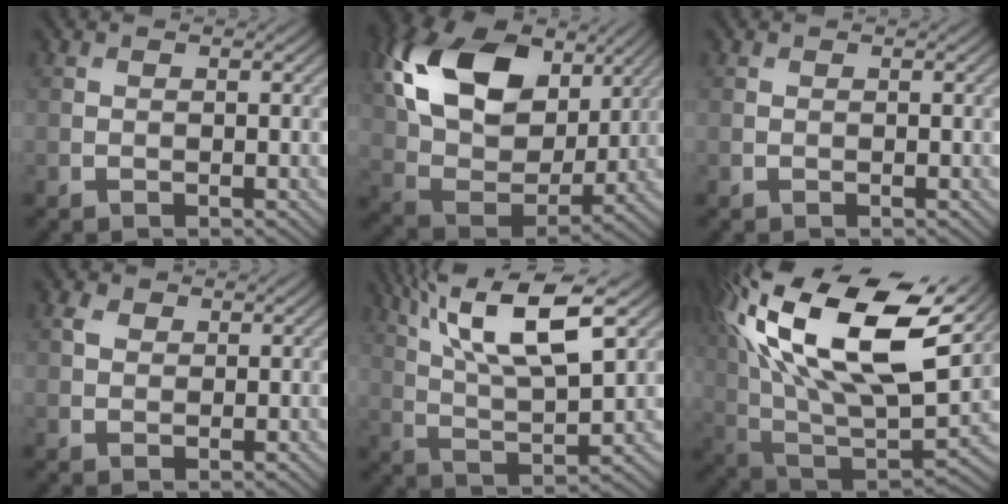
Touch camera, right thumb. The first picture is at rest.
{"total": 17.2, "force": [7.0, 11.0, 11.2], "torque": [-0.254, 0.016, 0.129]}
{"total": 0.0}
{"total": 1.7, "force": [0.9, 1.1, 0.9], "torque": [-0.023, 0.007, 0.017]}
{"total": 13.8, "force": [7.1, 3.9, 11.2], "torque": [-0.226, 0.008, 0.129]}
{"total": 22.5, "force": [10.0, 10.0, 17.5], "torque": [-0.358, 0.033, 0.171]}